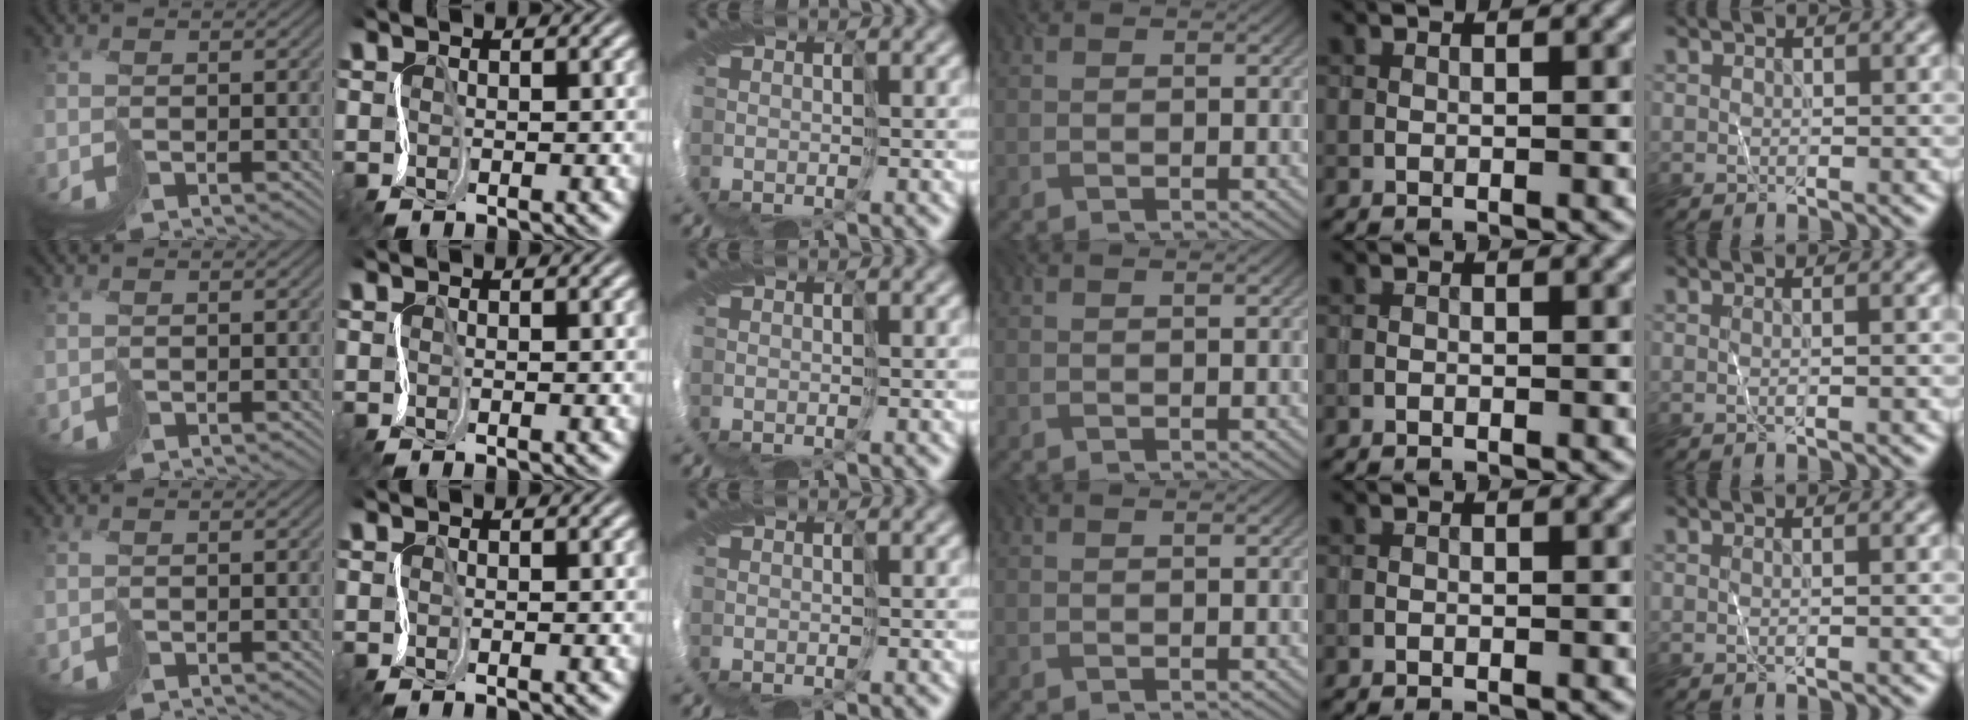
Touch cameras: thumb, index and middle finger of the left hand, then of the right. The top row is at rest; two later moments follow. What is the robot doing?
{"motion": "cut", "object": "paper"}